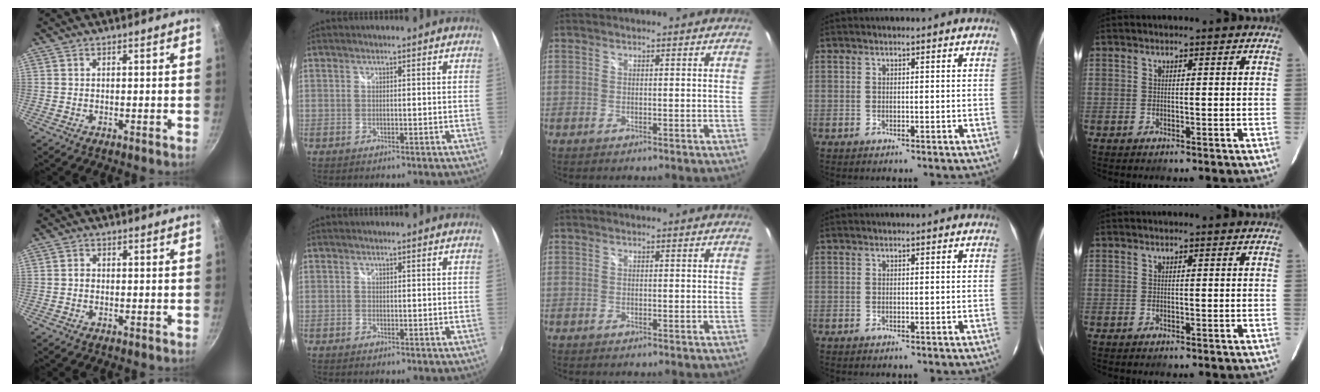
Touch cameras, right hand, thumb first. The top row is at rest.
{"thumb": {"total": 1.2, "force": [-0.4, 0.9, 0.6], "torque": [-0.009, 0.007, -0.007]}}